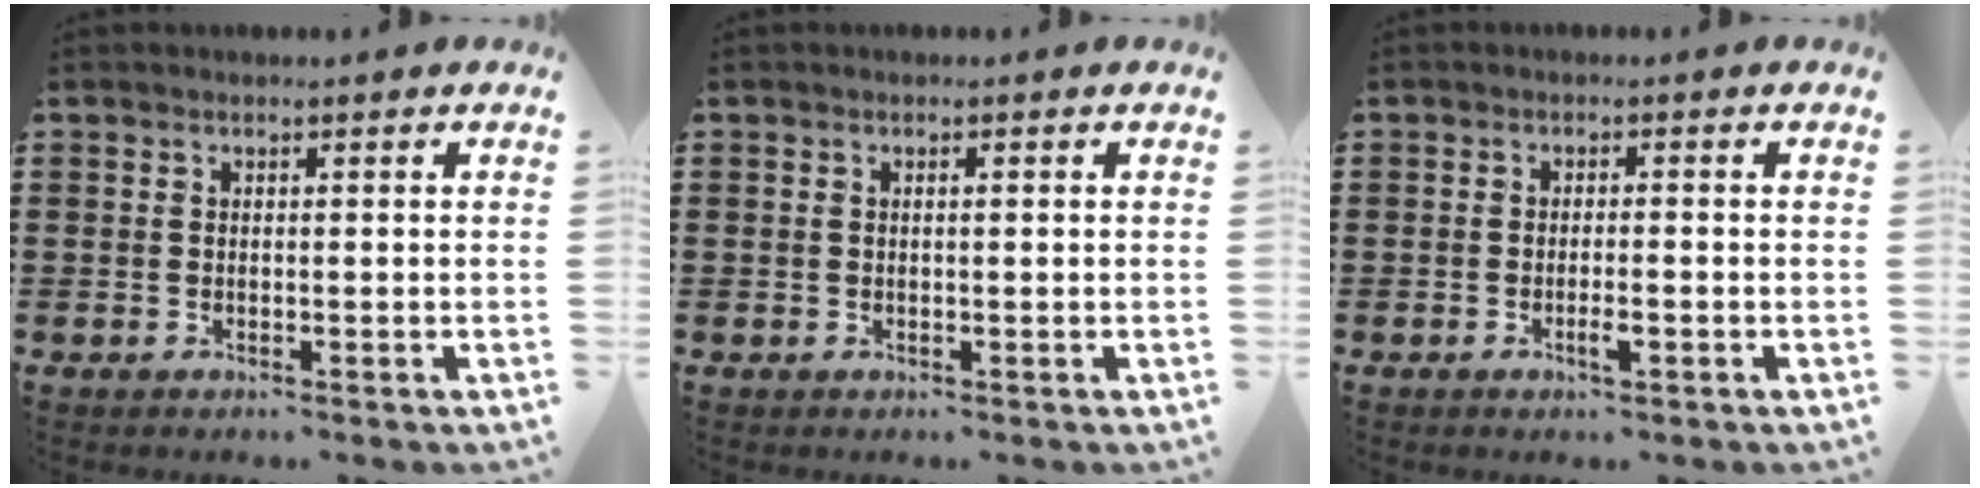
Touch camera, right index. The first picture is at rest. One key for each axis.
{"total": 0.8, "fx": 0.1, "fy": 0.1, "fz": 0.7, "tx": -0.014, "ty": 0.000, "tz": 0.002}
{"total": 2.2, "fx": -1.0, "fy": 0.4, "fz": 1.9, "tx": -0.033, "ty": 0.001, "tz": -0.017}